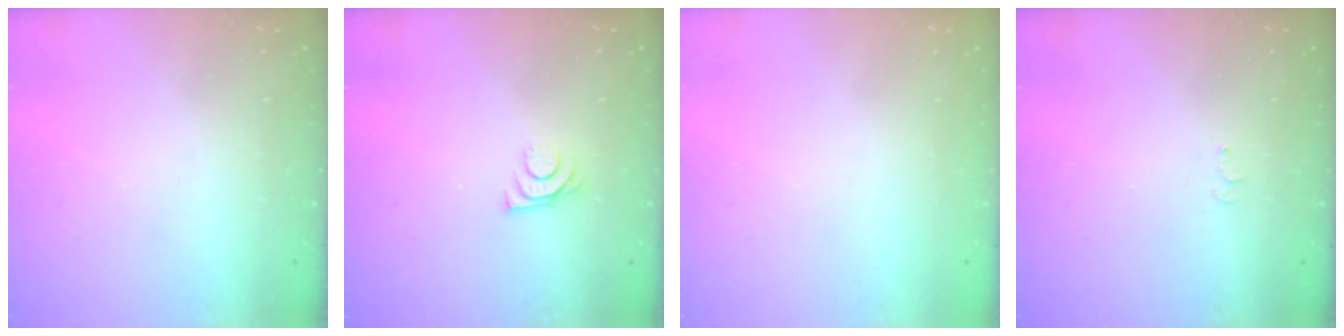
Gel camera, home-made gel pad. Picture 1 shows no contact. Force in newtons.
{"total": 5.7, "press": 5.7, "slide": 0.5}
{"total": 1.5, "press": 1.5, "slide": 0.1}
{"total": 3.0, "press": 3.0, "slide": 0.5}